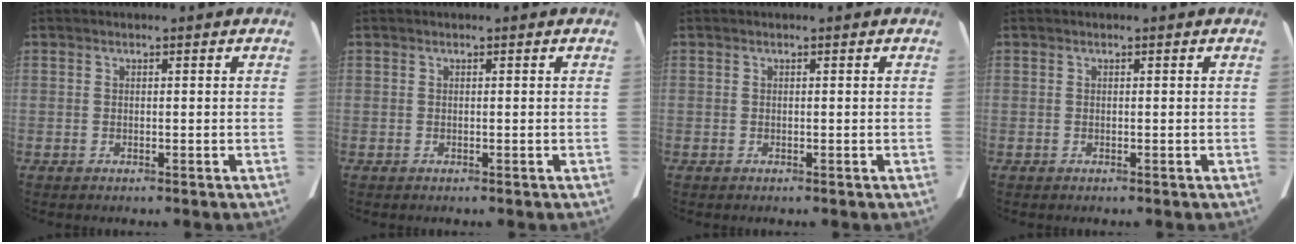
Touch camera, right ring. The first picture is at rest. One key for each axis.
{"total": 0.0}
{"total": 0.0}
{"total": 0.0}